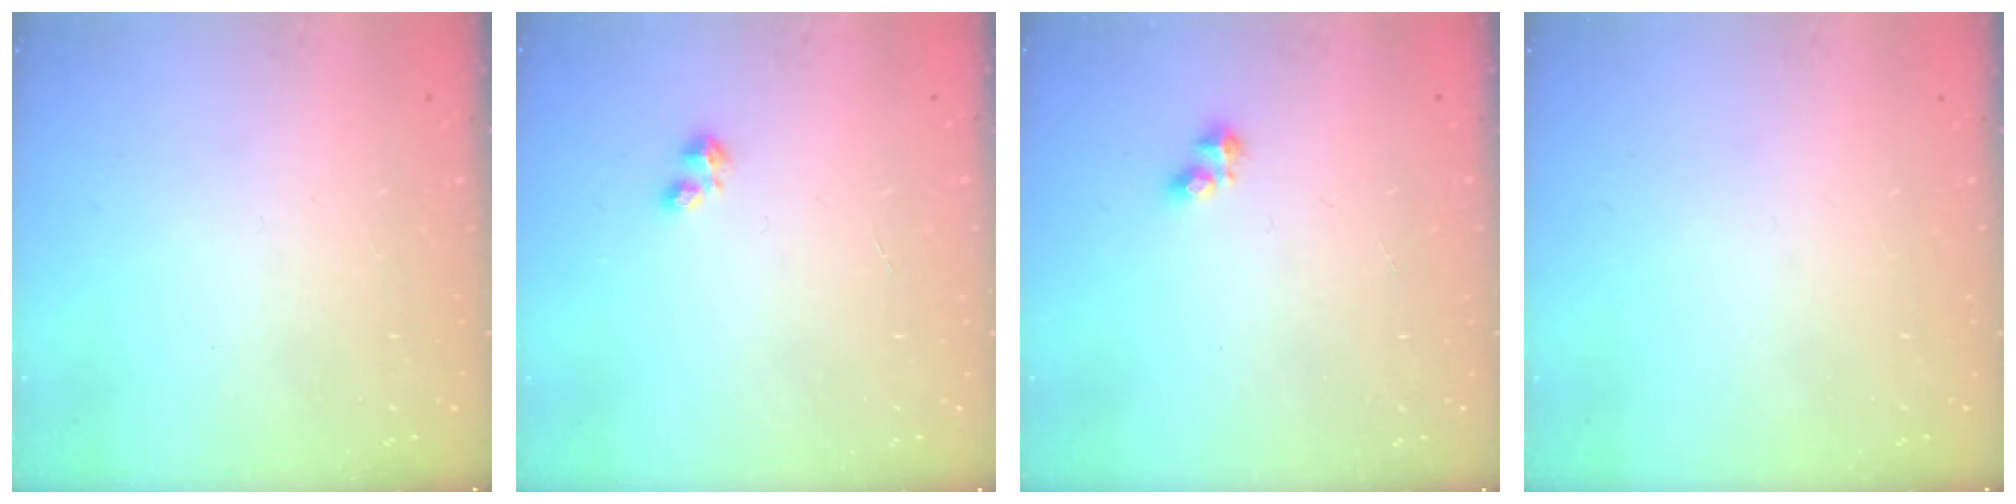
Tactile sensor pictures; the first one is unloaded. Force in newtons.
{"total": 2.2, "press": 2.2, "slide": 0.4}
{"total": 2.7, "press": 2.7, "slide": 0.4}
{"total": 0.0}